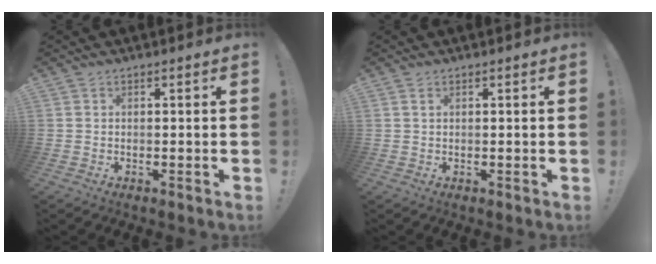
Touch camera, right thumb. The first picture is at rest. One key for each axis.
{"total": 0.9, "fx": 0.5, "fy": 0.4, "fz": 0.7, "tx": -0.006, "ty": -0.002, "tz": 0.007}